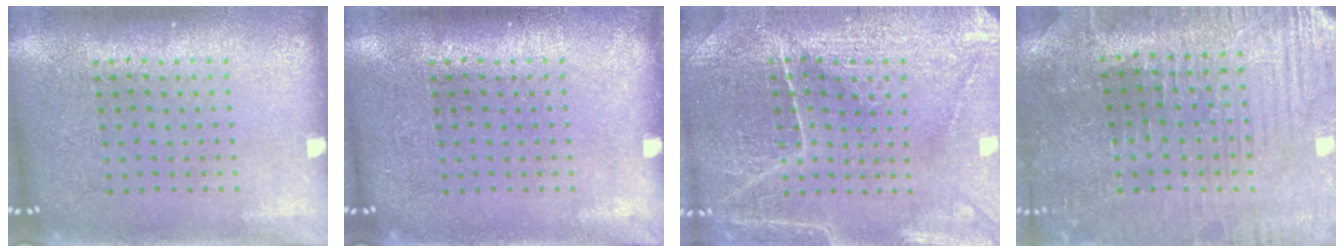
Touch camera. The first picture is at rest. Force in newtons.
{"total": 0.0}
{"total": 4.1, "press": 4.0, "slide": 1.1}
{"total": 1.8, "press": 1.8, "slide": 0.3}